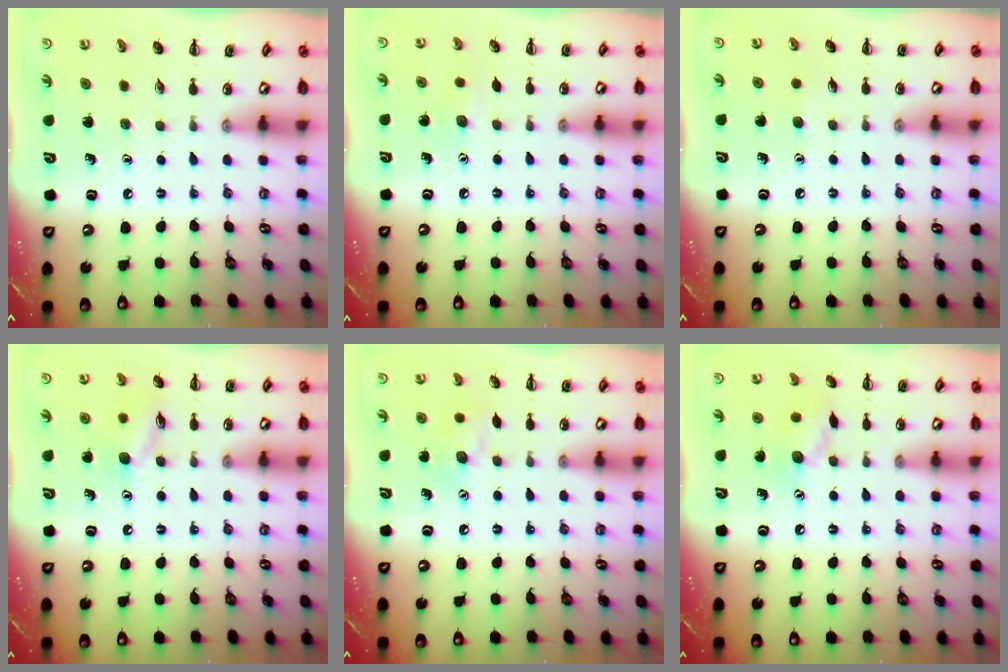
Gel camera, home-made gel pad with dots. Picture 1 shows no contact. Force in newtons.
{"total": 6.1, "press": 6.0, "slide": 1.1}
{"total": 3.6, "press": 3.5, "slide": 1.0}
{"total": 9.1, "press": 9.1, "slide": 0.7}
{"total": 8.3, "press": 8.2, "slide": 1.2}
{"total": 8.6, "press": 8.5, "slide": 0.8}